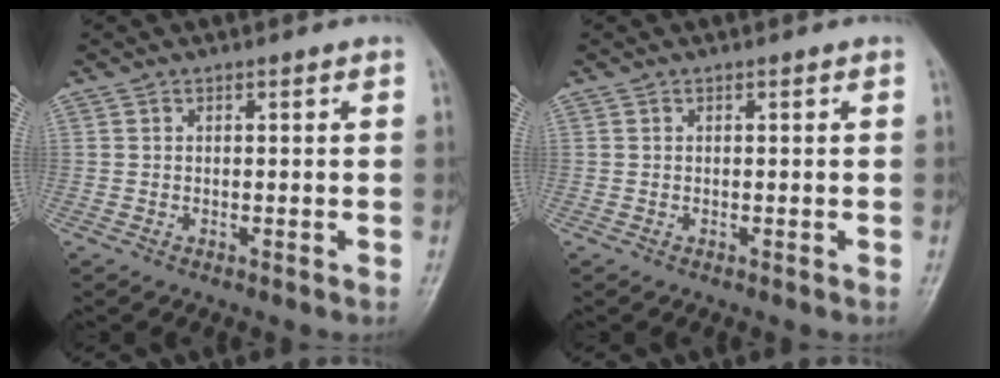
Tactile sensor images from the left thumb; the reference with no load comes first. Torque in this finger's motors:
{"motor_torque": [0.00, 0.00, 0.05, -0.02, 0.00]}